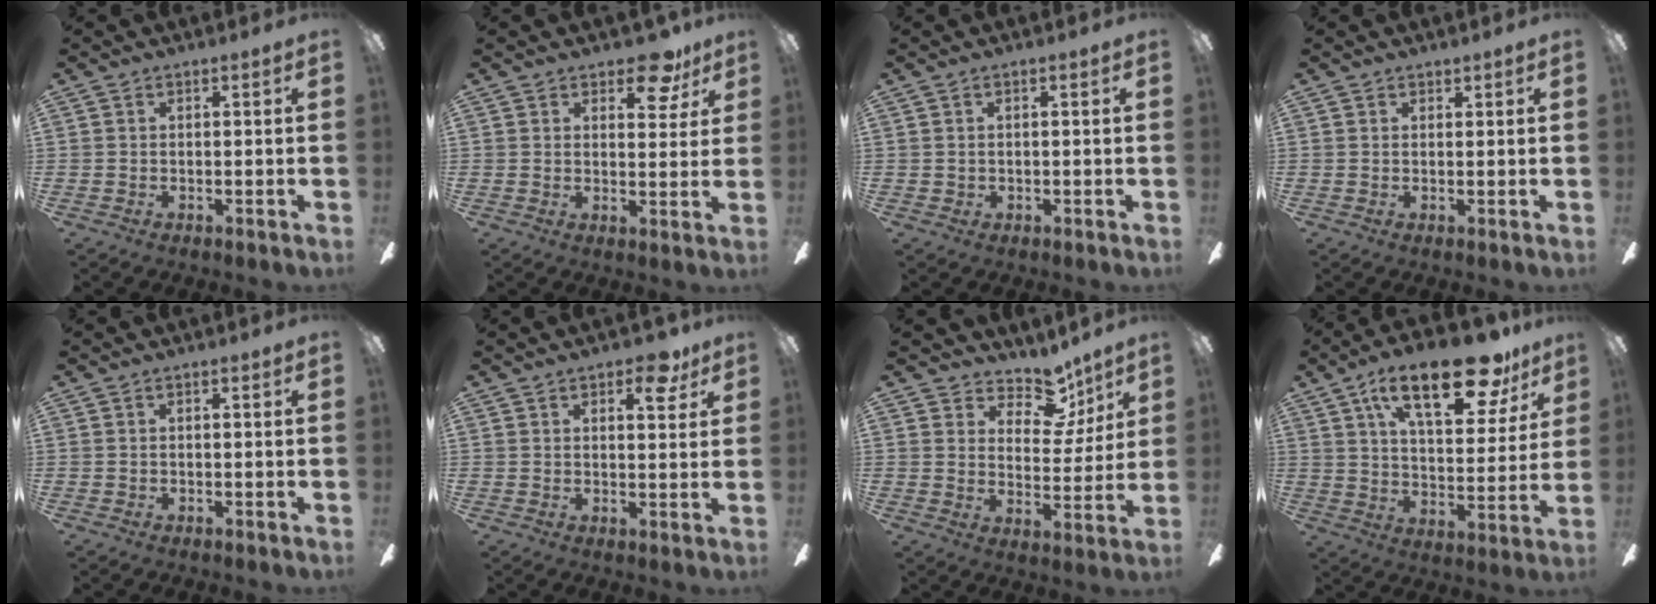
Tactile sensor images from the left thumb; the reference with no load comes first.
{"total": 9.1, "force": [6.2, 4.5, 4.9], "torque": [-0.046, -0.030, 0.104]}
{"total": 0.8, "force": [0.3, 0.7, 0.2], "torque": [-0.004, 0.006, 0.004]}
{"total": 1.0, "force": [0.9, 0.5, 0.0], "torque": [0.001, -0.001, 0.018]}
{"total": 0.0}
{"total": 6.1, "force": [3.8, 2.7, 3.9], "torque": [-0.037, -0.015, 0.059]}
{"total": 10.6, "force": [8.2, 5.6, 3.9], "torque": [-0.063, -0.056, 0.150]}
{"total": 22.2, "force": [13.6, 8.8, 15.2], "torque": [-0.230, -0.063, 0.221]}